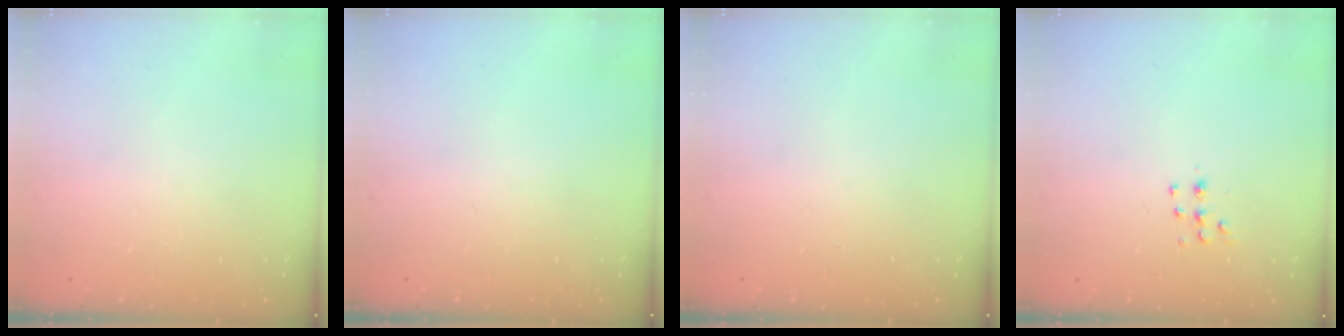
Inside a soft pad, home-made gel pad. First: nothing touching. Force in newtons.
{"total": 0.0}
{"total": 0.0}
{"total": 5.2, "press": 5.1, "slide": 1.0}